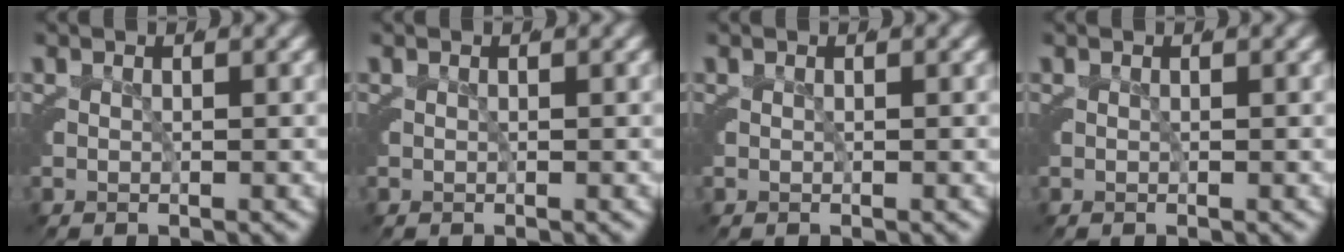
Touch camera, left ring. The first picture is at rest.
{"total": 0.0}
{"total": 0.0}
{"total": 0.0}